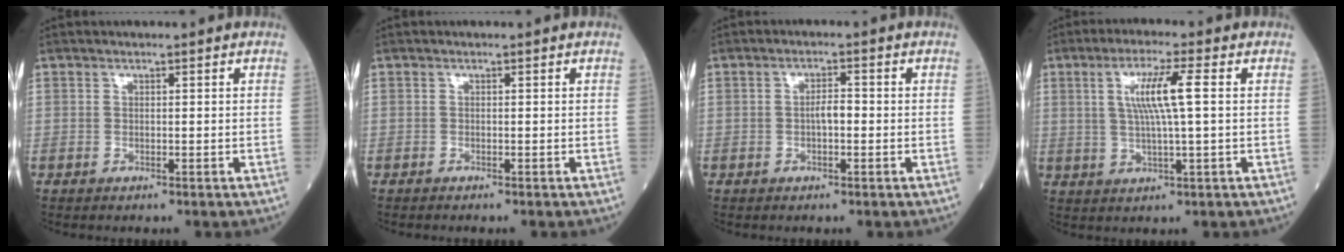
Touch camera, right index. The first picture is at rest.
{"total": 0.0}
{"total": 2.4, "force": [-0.3, 0.8, 2.3], "torque": [-0.036, 0.005, -0.005]}
{"total": 7.4, "force": [1.6, 0.0, 7.3], "torque": [-0.137, 0.005, 0.031]}